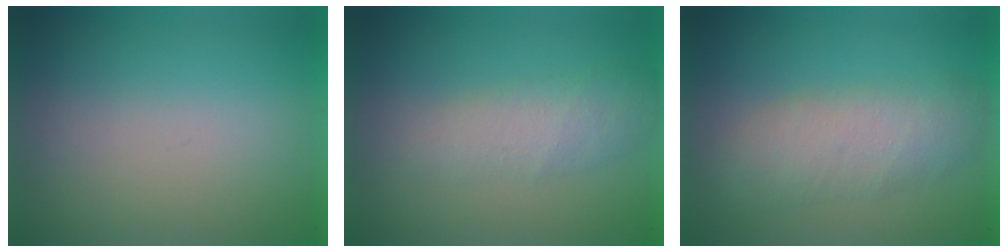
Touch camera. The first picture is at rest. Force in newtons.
{"total": 2.3}
{"total": 3.5}